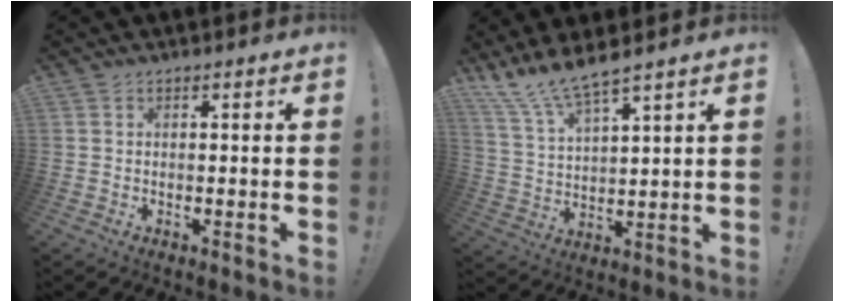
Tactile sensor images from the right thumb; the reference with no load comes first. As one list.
[{"total": 9.3, "force": [8.5, 0.2, 3.6], "torque": [-0.082, -0.056, 0.152]}]